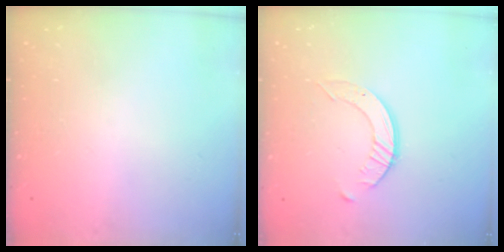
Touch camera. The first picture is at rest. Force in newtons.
{"total": 3.5, "press": 3.5, "slide": 0.3}